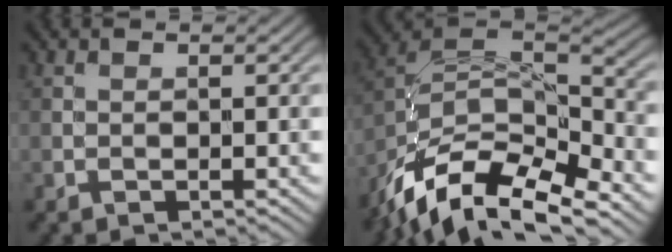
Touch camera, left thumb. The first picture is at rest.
{"total": 15.3, "force": [-9.7, 7.0, 9.5], "torque": [-0.219, -0.016, -0.174]}